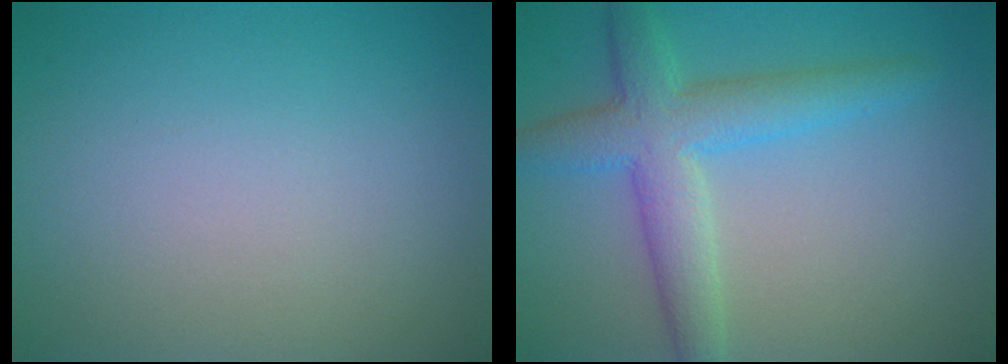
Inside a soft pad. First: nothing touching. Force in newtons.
{"total": 6.7, "press": 6.7, "slide": 0.2}